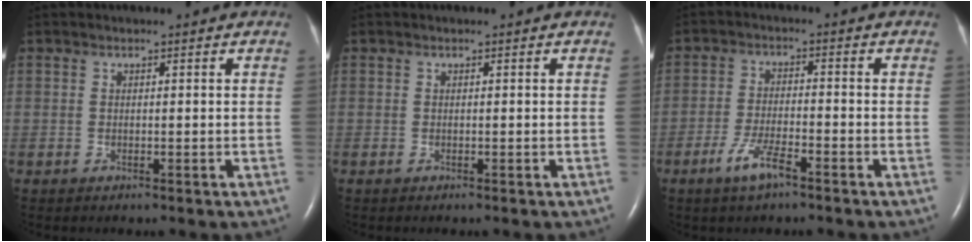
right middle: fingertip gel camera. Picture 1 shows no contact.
{"total": 0.0}
{"total": 5.3, "force": [-3.4, 0.9, 3.9], "torque": [-0.087, -0.004, -0.064]}